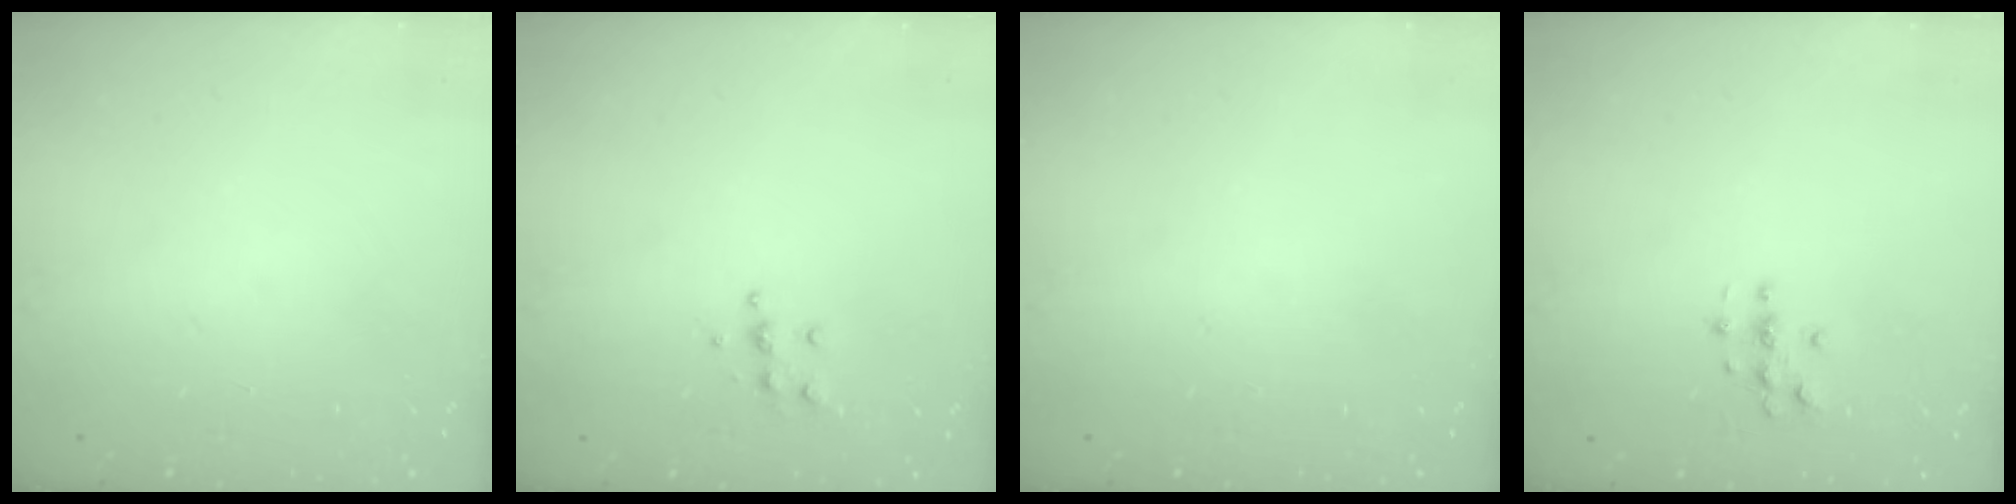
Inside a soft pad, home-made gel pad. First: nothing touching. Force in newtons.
{"total": 5.1, "press": 5.1, "slide": 0.5}
{"total": 0.0}
{"total": 2.8, "press": 2.8, "slide": 0.3}